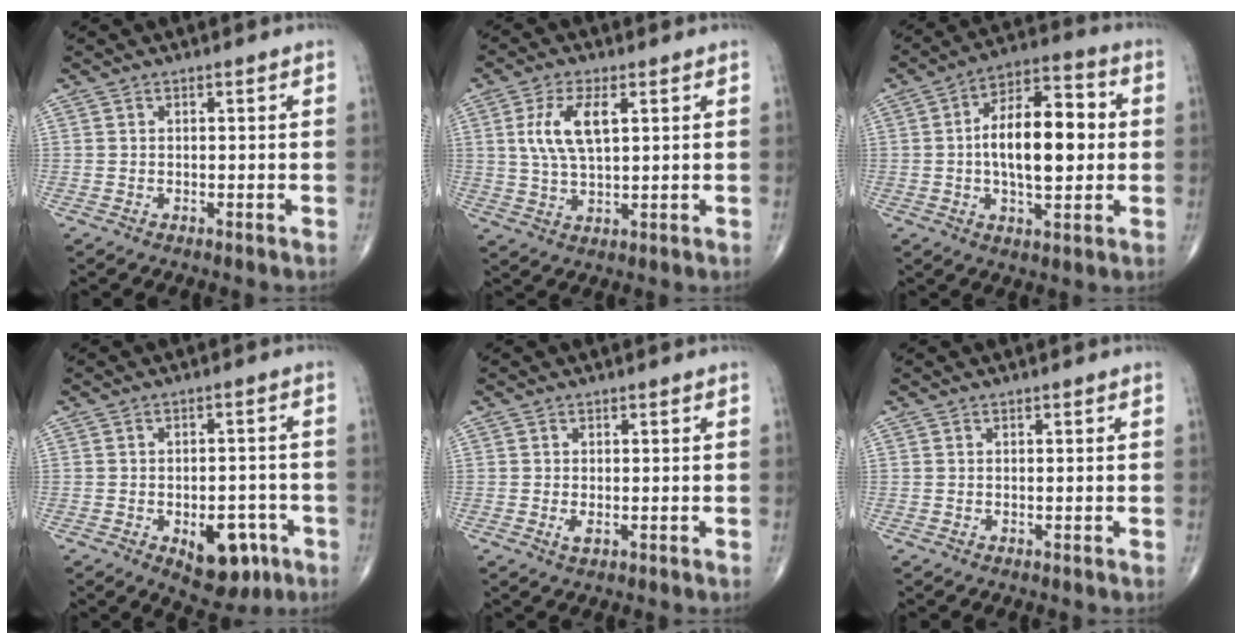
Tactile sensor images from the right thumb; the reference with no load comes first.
{"total": 8.5, "force": [2.4, 3.7, 7.3], "torque": [-0.149, -0.003, 0.049]}
{"total": 15.7, "force": [0.5, 7.3, 13.9], "torque": [-0.206, 0.022, 0.001]}
{"total": 9.9, "force": [-4.1, 5.5, 7.2], "torque": [-0.066, 0.020, -0.046]}
{"total": 1.4, "force": [-0.4, 0.6, 1.2], "torque": [-0.022, -0.004, -0.007]}
{"total": 0.0}